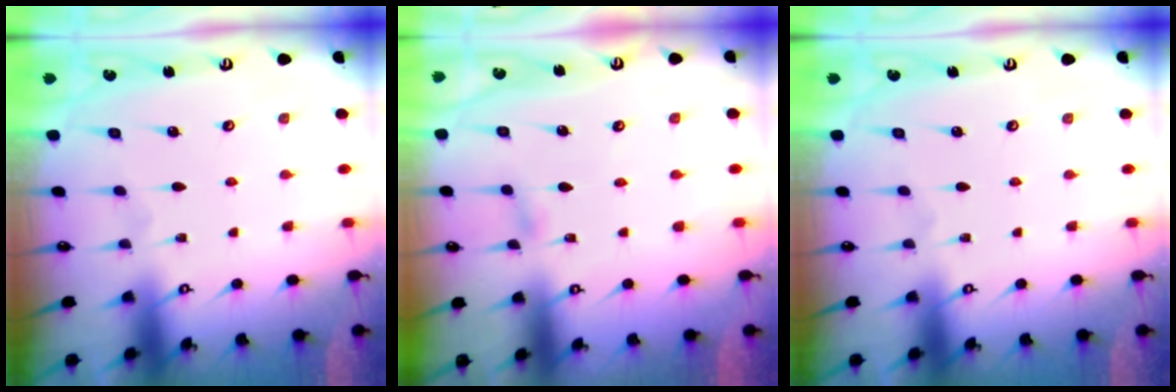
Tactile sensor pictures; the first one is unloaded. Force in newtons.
{"total": 2.8, "press": 2.8, "slide": 0.3}
{"total": 0.0}